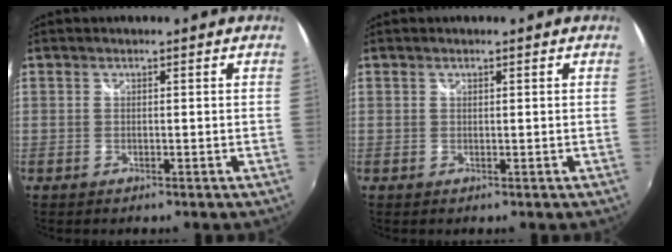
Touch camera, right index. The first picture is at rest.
{"total": 0.0}